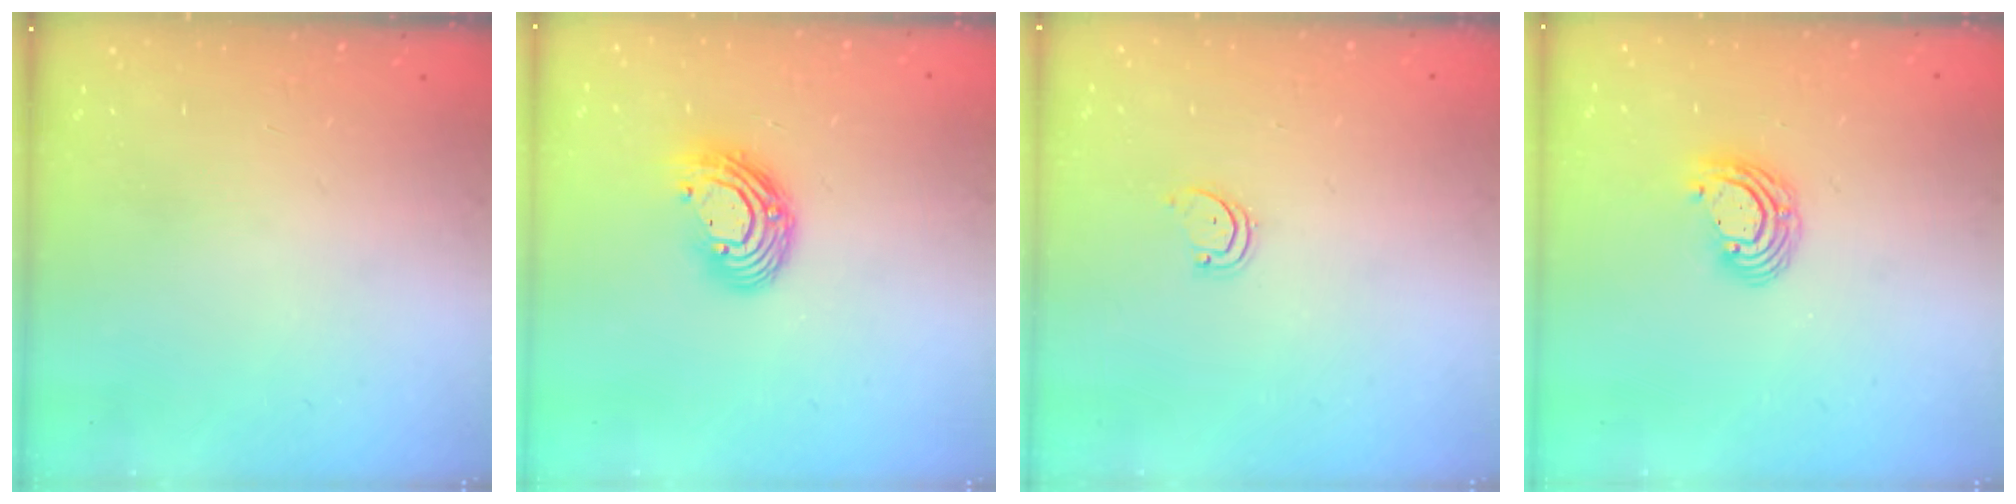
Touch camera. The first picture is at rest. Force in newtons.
{"total": 11.4, "press": 11.4, "slide": 0.8}
{"total": 2.3, "press": 2.3, "slide": 0.1}
{"total": 7.3, "press": 7.1, "slide": 1.3}